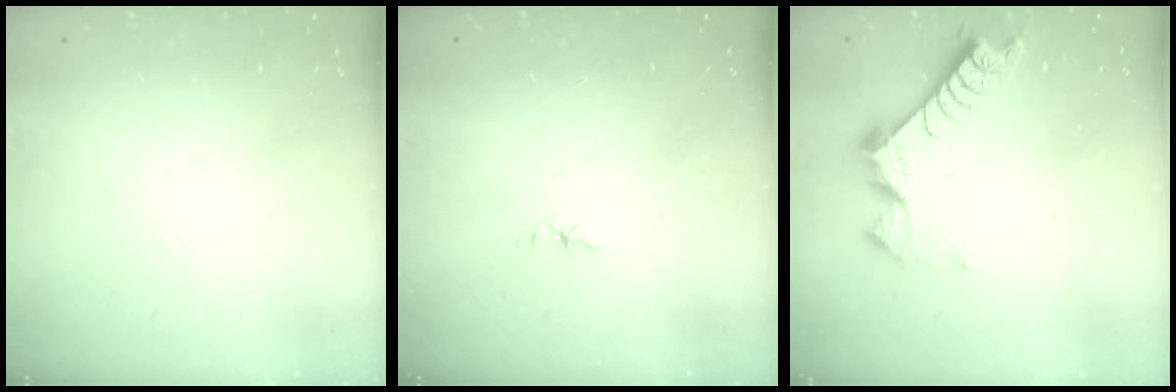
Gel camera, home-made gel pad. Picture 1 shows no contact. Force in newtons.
{"total": 1.8, "press": 1.7, "slide": 0.3}
{"total": 9.4, "press": 9.4, "slide": 0.7}